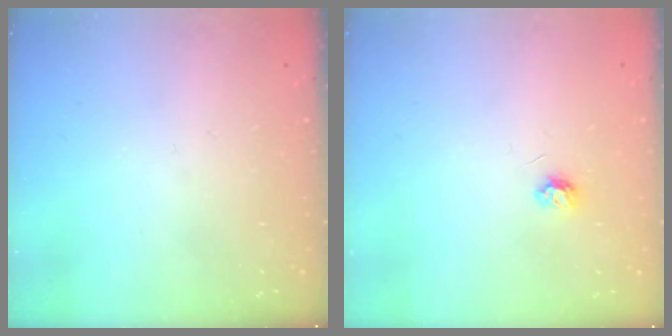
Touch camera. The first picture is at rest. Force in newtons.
{"total": 3.5, "press": 3.5, "slide": 0.5}